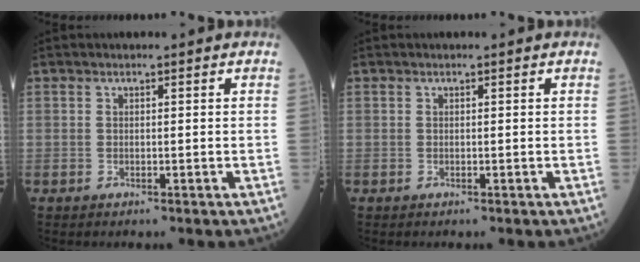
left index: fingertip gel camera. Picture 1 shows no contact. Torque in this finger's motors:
{"motor_torque": [0.00, 0.00, 0.00, 0.00]}